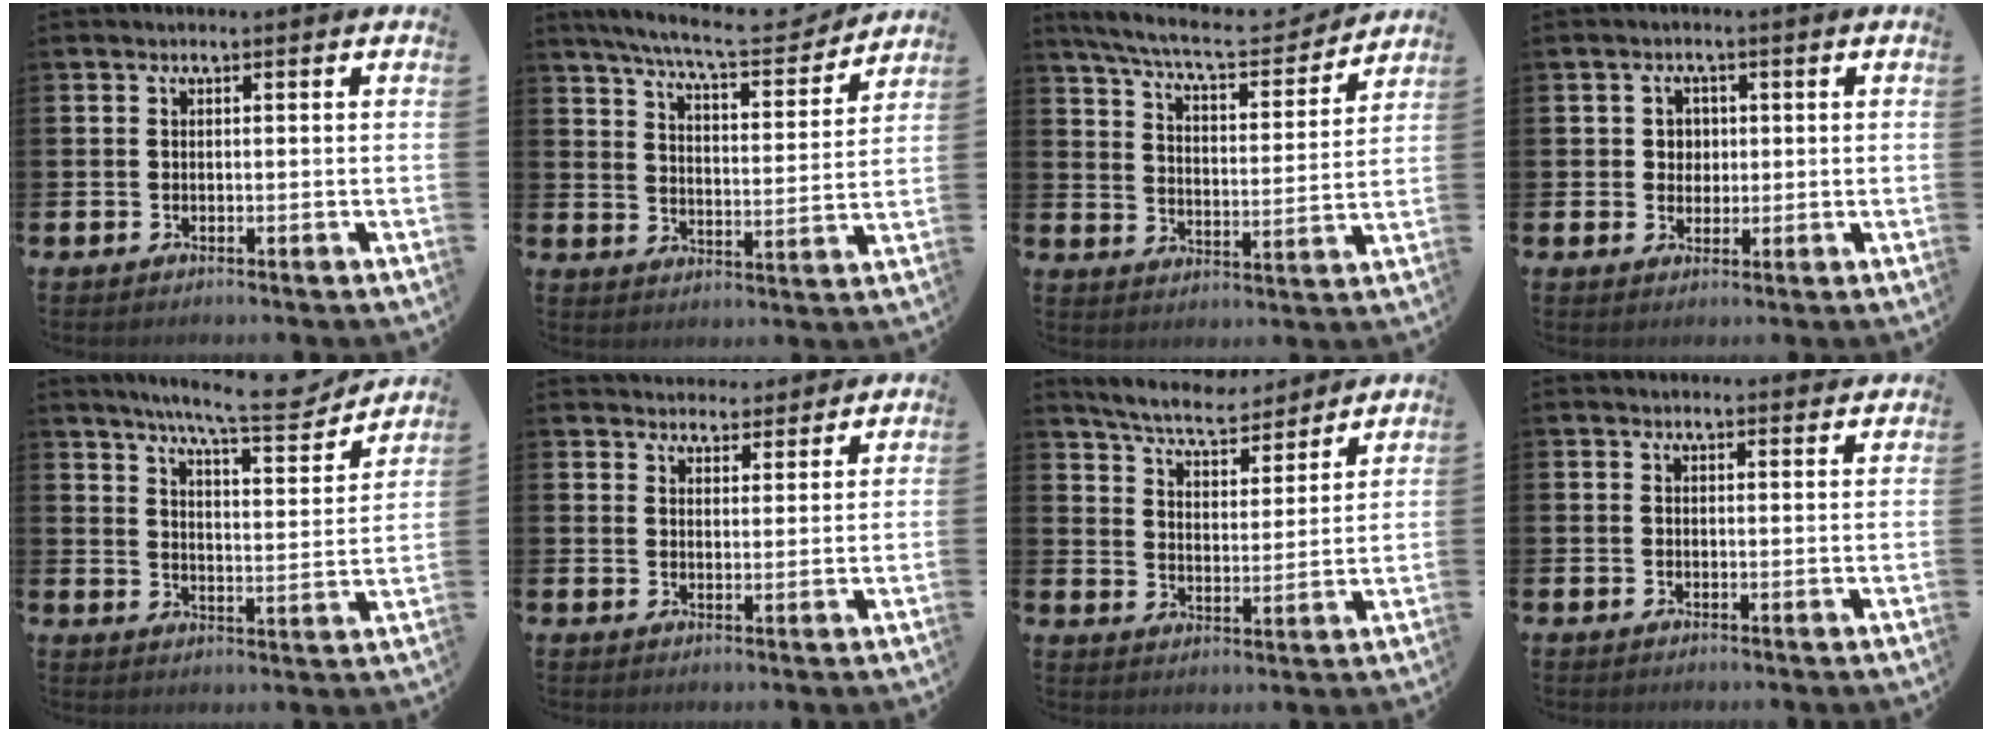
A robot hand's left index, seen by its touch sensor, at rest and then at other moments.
{"total": 8.5, "force": [7.8, 0.8, 3.2], "torque": [-0.080, -0.048, 0.134]}
{"total": 8.4, "force": [7.6, 1.5, 3.1], "torque": [-0.091, -0.048, 0.130]}
{"total": 2.5, "force": [0.8, 2.3, 0.6], "torque": [-0.004, 0.005, 0.007]}
{"total": 9.3, "force": [8.3, 0.7, 4.1], "torque": [-0.088, -0.050, 0.141]}
{"total": 3.9, "force": [3.8, 0.9, -0.5], "torque": [0.000, -0.019, 0.069]}
{"total": 7.1, "force": [6.7, 1.4, 1.8], "torque": [-0.061, -0.040, 0.116]}
{"total": 1.3, "force": [1.3, 0.1, 0.1], "torque": [0.003, -0.006, 0.023]}